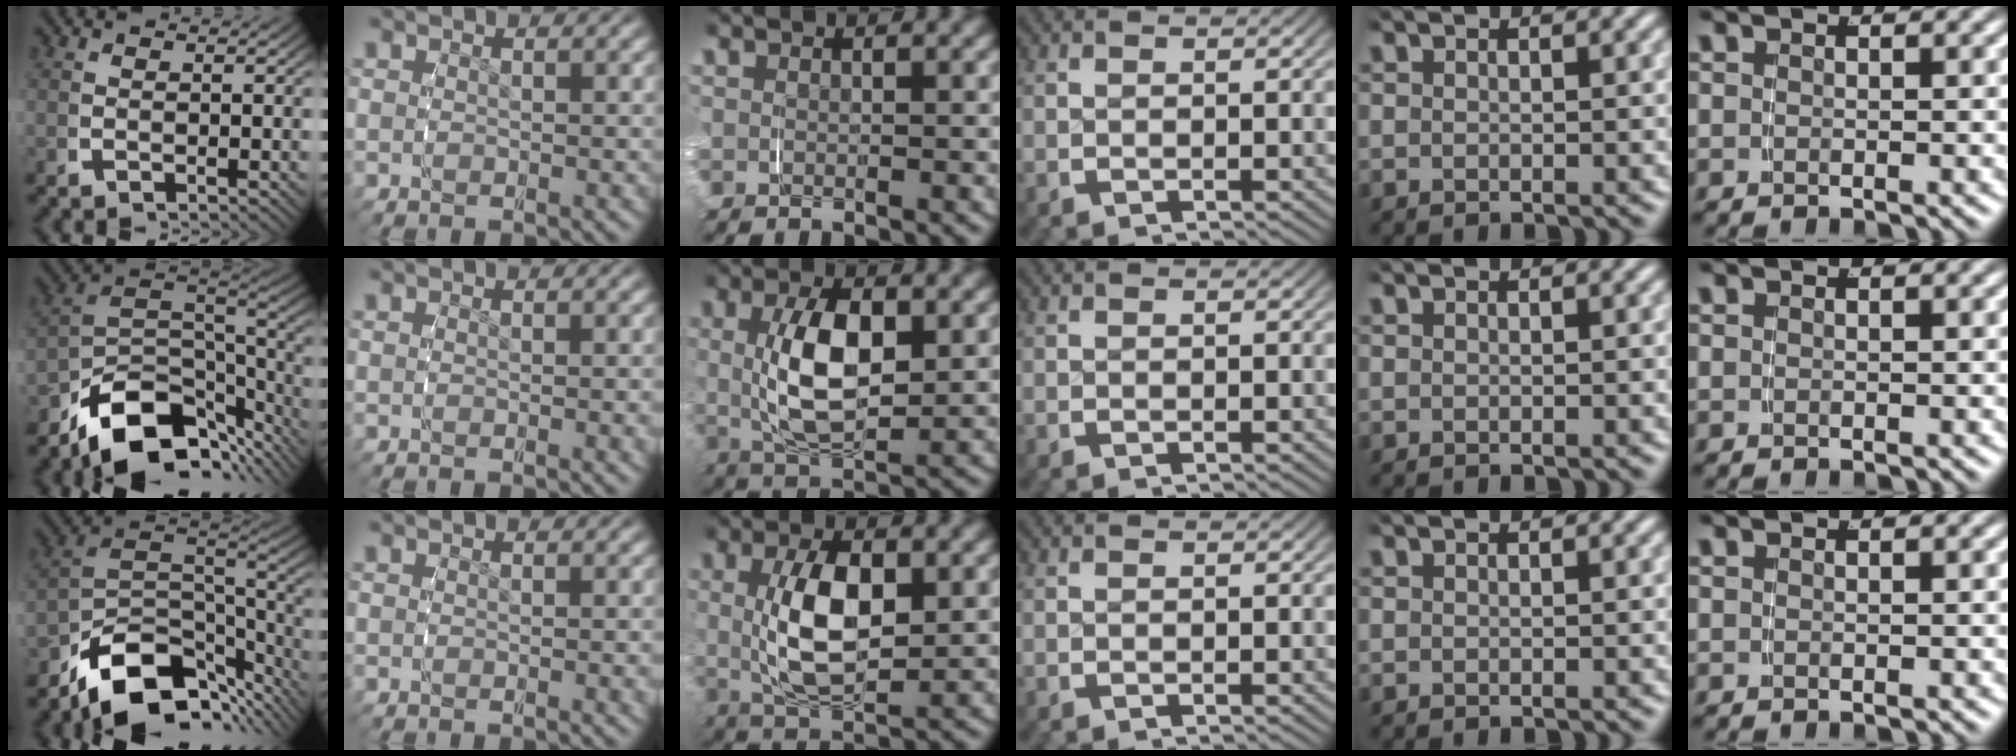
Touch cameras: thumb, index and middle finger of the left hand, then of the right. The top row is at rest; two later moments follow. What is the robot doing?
{"motion": "grasp_and_lifting", "object": "lipstick"}